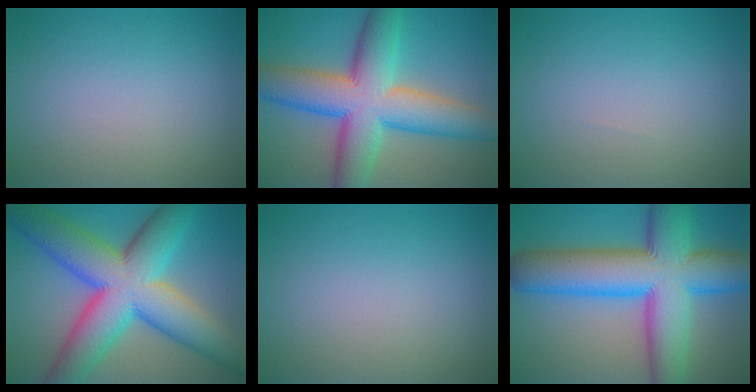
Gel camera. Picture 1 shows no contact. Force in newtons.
{"total": 12.0, "press": 12.0, "slide": 0.5}
{"total": 0.0}
{"total": 14.2, "press": 14.2, "slide": 0.3}
{"total": 0.0}
{"total": 14.4, "press": 14.4, "slide": 0.3}